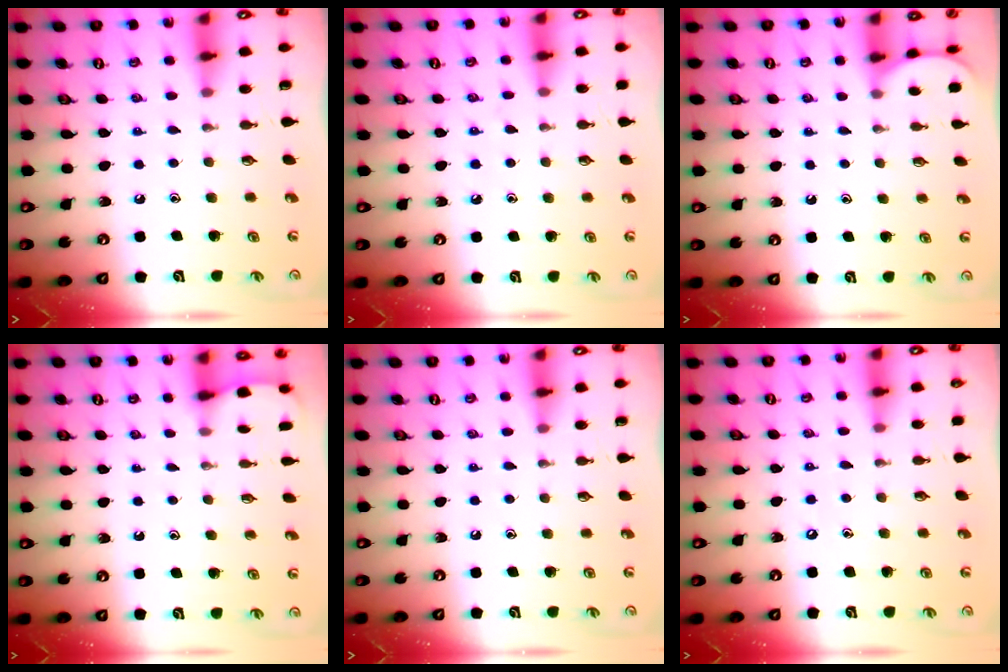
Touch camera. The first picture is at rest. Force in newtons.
{"total": 5.9, "press": 5.9, "slide": 0.7}
{"total": 1.1, "press": 1.1, "slide": 0.1}
{"total": 1.3, "press": 1.3, "slide": 0.1}
{"total": 0.0}
{"total": 3.8, "press": 3.7, "slide": 0.6}